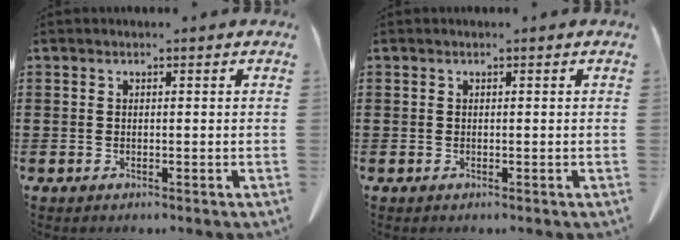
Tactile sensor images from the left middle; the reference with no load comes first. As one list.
[{"total": 0.0}]